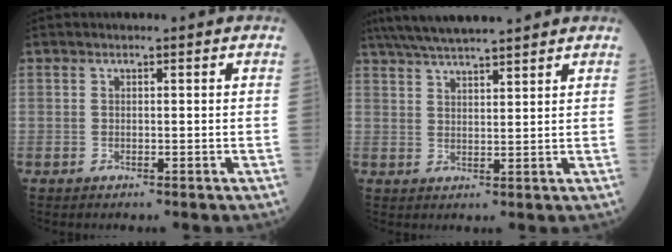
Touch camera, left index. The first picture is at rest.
{"total": 10.3, "force": [9.0, 0.6, 4.9], "torque": [-0.085, 0.030, 0.141]}